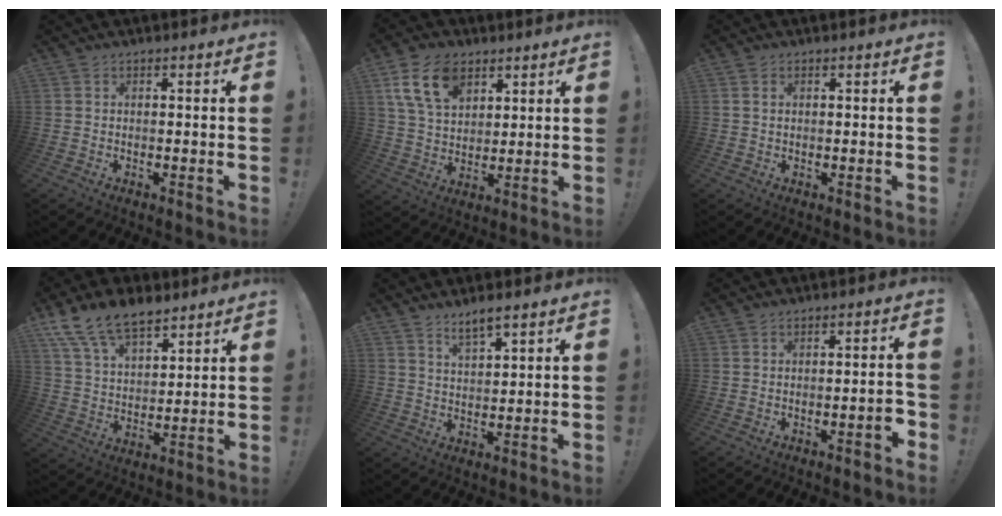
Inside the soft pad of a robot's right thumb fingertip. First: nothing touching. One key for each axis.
{"total": 14.1, "fx": 7.4, "fy": 8.8, "fz": 8.2, "tx": -0.151, "ty": -0.022, "tz": 0.139}
{"total": 1.2, "fx": 0.5, "fy": 0.8, "fz": 0.7, "tx": -0.021, "ty": 0.005, "tz": 0.010}
{"total": 14.1, "fx": 10.4, "fy": 6.7, "fz": 6.7, "tx": -0.122, "ty": -0.063, "tz": 0.195}
{"total": 5.1, "fx": 4.2, "fy": 1.1, "fz": 2.7, "tx": -0.040, "ty": -0.028, "tz": 0.073}
{"total": 4.1, "fx": -1.7, "fy": 0.8, "fz": 3.6, "tx": -0.046, "ty": 0.004, "tz": -0.028}